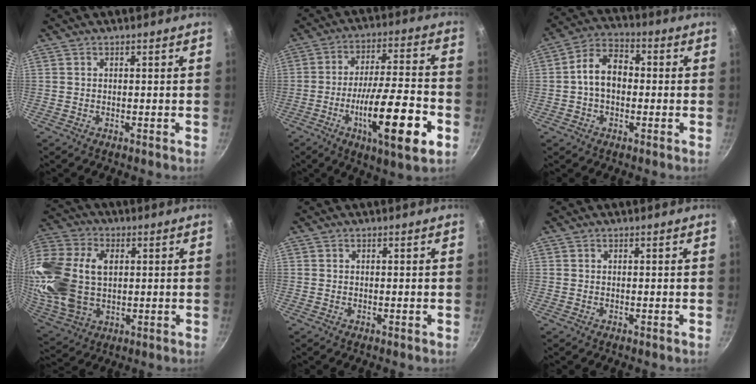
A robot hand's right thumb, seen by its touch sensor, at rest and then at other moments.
{"total": 19.1, "force": [-6.9, 4.6, 17.3], "torque": [-0.263, 0.027, -0.109]}
{"total": 8.9, "force": [-0.3, 6.2, 6.4], "torque": [-0.082, 0.031, -0.020]}
{"total": 23.3, "force": [2.9, 16.1, 16.6], "torque": [-0.366, 0.016, 0.058]}
{"total": 0.0}
{"total": 0.0}